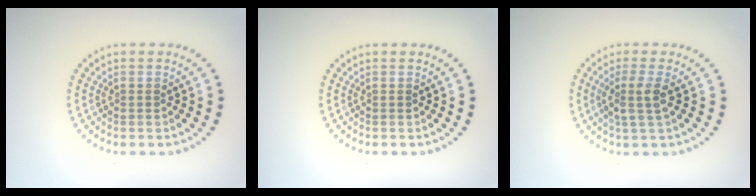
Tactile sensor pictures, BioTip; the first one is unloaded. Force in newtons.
{"total": 0.0}
{"total": 2.4, "press": 2.0, "slide": 1.3}